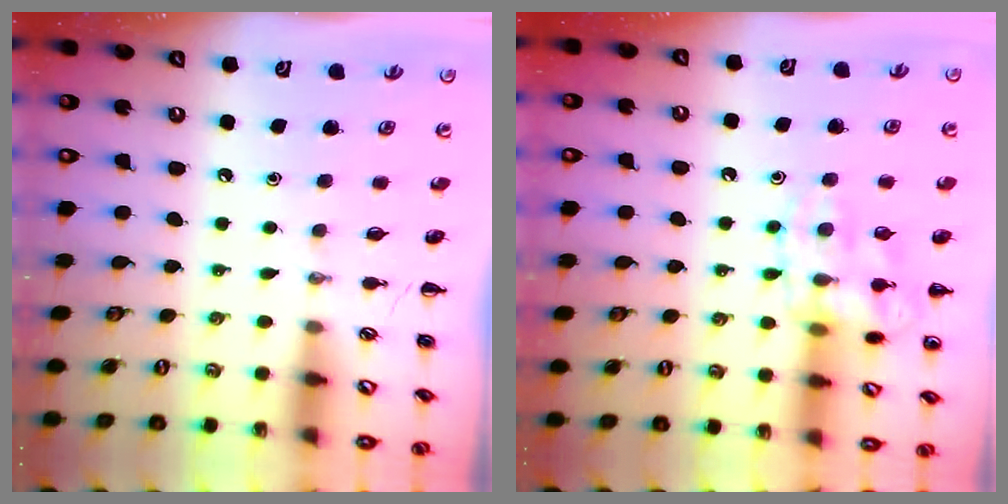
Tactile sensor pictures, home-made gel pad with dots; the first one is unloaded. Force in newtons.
{"total": 13.5, "press": 13.5, "slide": 0.9}